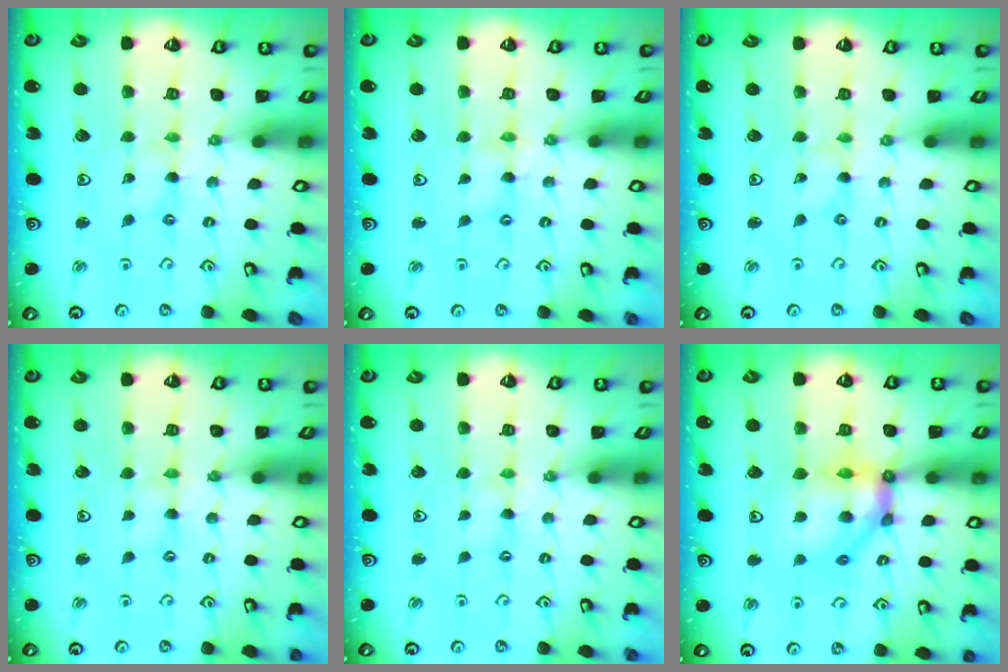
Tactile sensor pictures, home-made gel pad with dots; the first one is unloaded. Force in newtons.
{"total": 1.8, "press": 1.8, "slide": 0.2}
{"total": 0.0}
{"total": 2.6, "press": 2.5, "slide": 0.4}
{"total": 0.9, "press": 0.8, "slide": 0.2}
{"total": 11.5, "press": 11.5, "slide": 1.2}